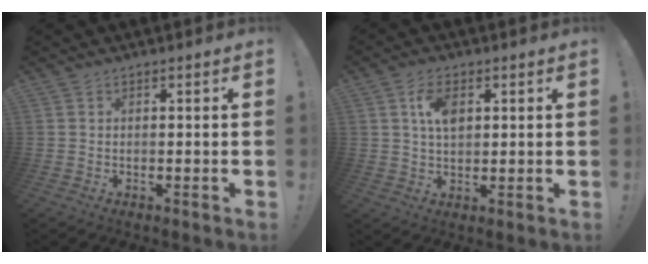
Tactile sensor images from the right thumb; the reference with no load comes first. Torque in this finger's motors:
{"motor_torque": [-0.32, 0.37, 0.78, -0.08, 0.03]}